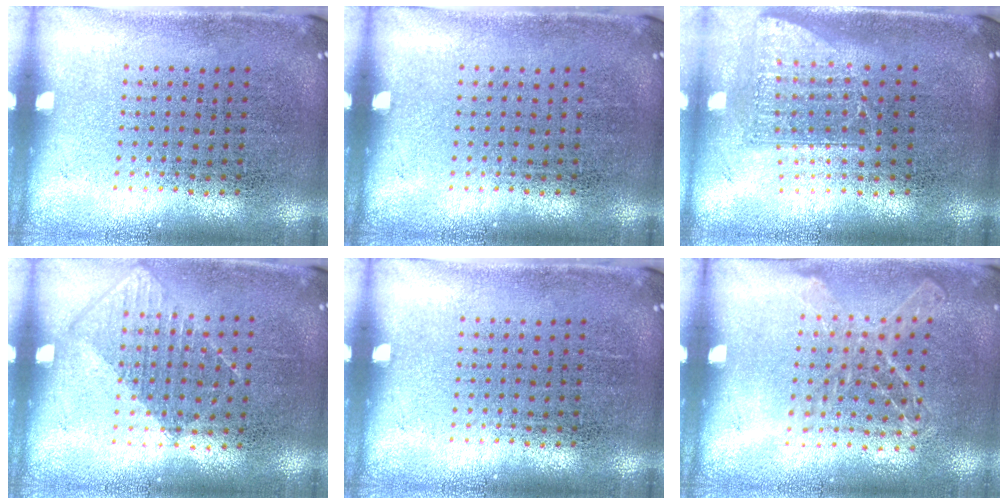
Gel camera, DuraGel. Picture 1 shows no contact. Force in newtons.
{"total": 0.0}
{"total": 1.7, "press": 1.4, "slide": 1.0}
{"total": 0.8, "press": 0.8, "slide": 0.3}
{"total": 0.0}
{"total": 1.2, "press": 1.1, "slide": 0.2}